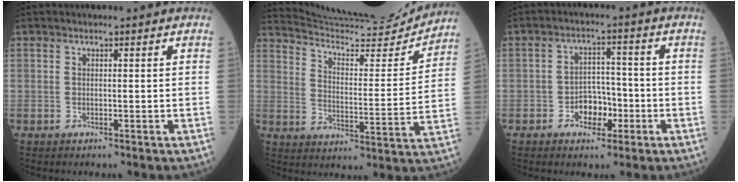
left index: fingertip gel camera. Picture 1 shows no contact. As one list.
[{"total": 18.2, "force": [17.8, -0.1, 3.6], "torque": [-0.071, -0.053, 0.256]}, {"total": 4.7, "force": [-2.0, 3.2, 2.9], "torque": [-0.045, 0.011, -0.034]}]